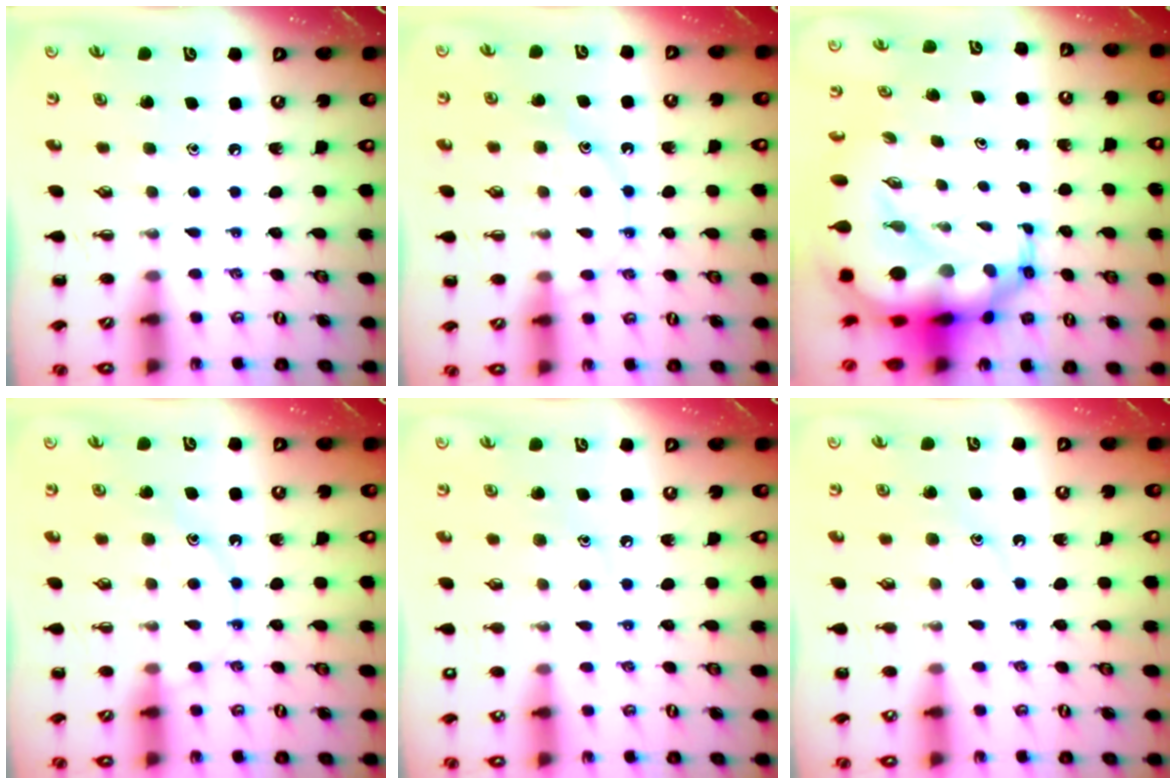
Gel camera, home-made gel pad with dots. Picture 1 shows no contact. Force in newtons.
{"total": 11.2, "press": 11.2, "slide": 0.6}
{"total": 14.4, "press": 13.9, "slide": 4.0}
{"total": 11.2, "press": 11.2, "slide": 0.6}
{"total": 8.5, "press": 8.4, "slide": 1.7}
{"total": 10.6, "press": 10.5, "slide": 1.2}